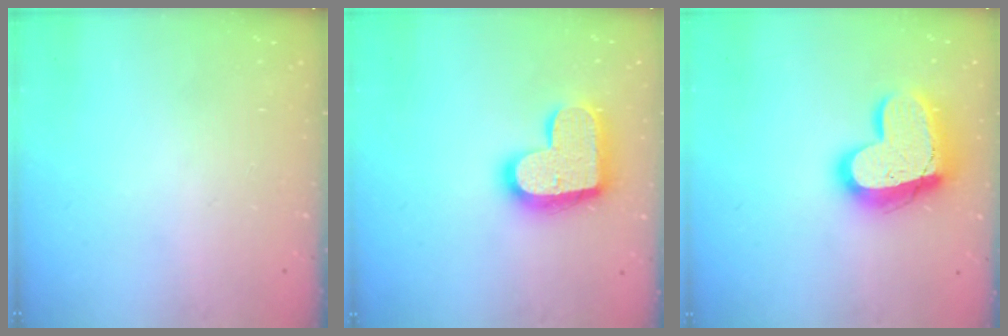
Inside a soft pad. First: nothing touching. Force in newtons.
{"total": 17.6, "press": 17.5, "slide": 1.0}
{"total": 19.3, "press": 19.2, "slide": 2.0}